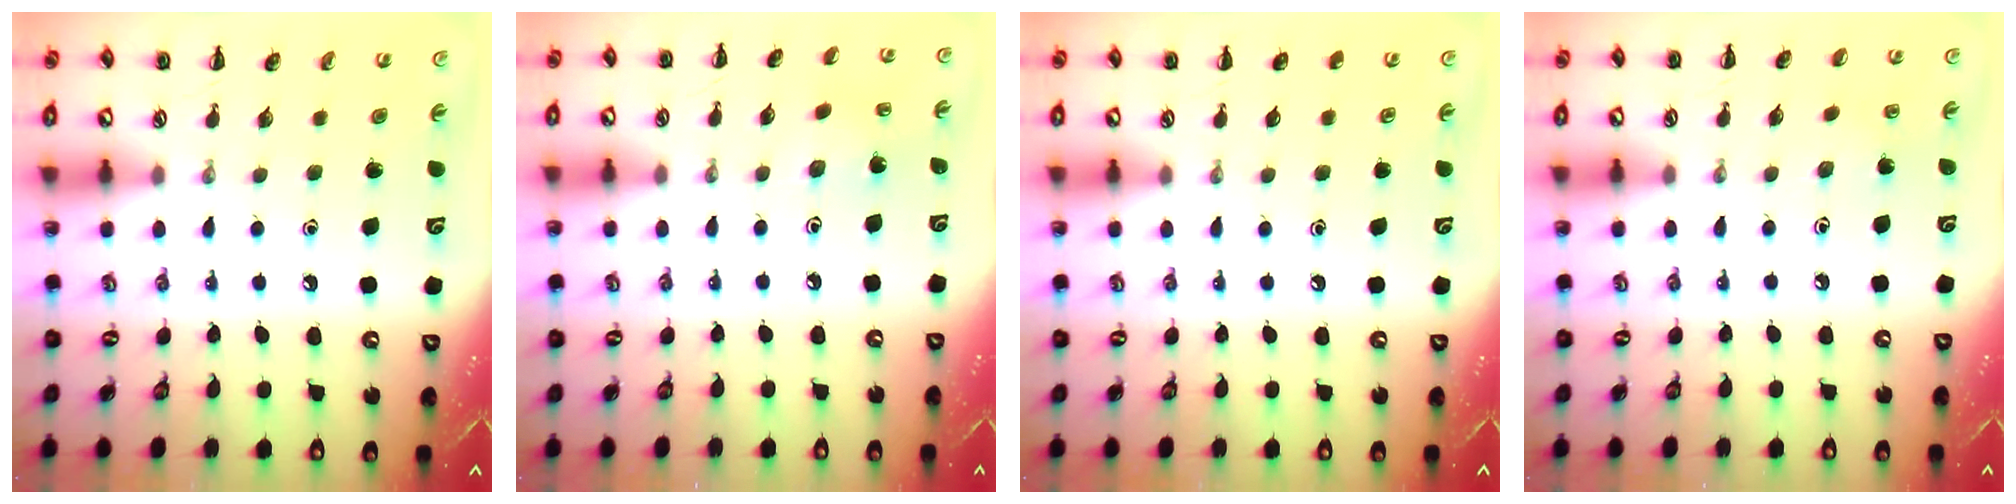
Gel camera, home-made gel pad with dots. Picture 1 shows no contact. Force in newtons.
{"total": 1.8, "press": 1.7, "slide": 0.7}
{"total": 0.0}
{"total": 3.5, "press": 3.4, "slide": 0.9}